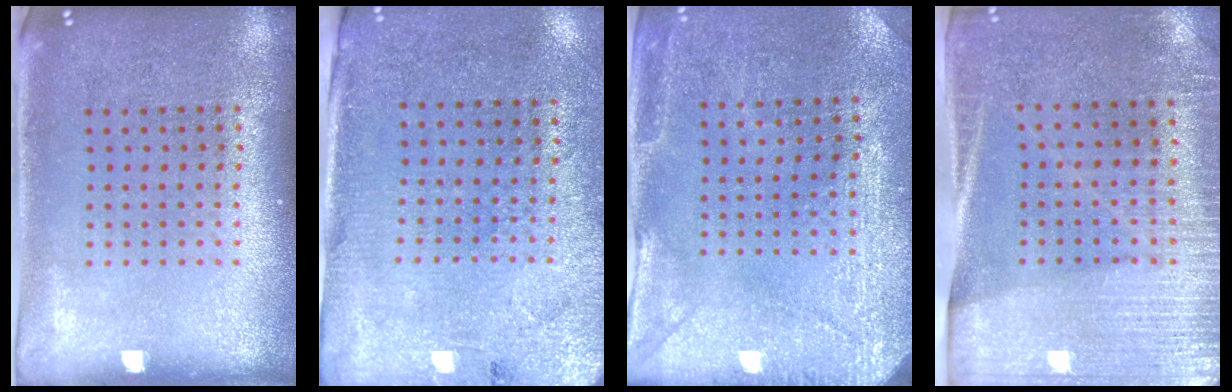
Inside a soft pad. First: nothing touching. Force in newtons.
{"total": 2.8, "press": 2.4, "slide": 1.3}
{"total": 2.9, "press": 2.8, "slide": 0.7}
{"total": 3.1, "press": 2.8, "slide": 1.3}